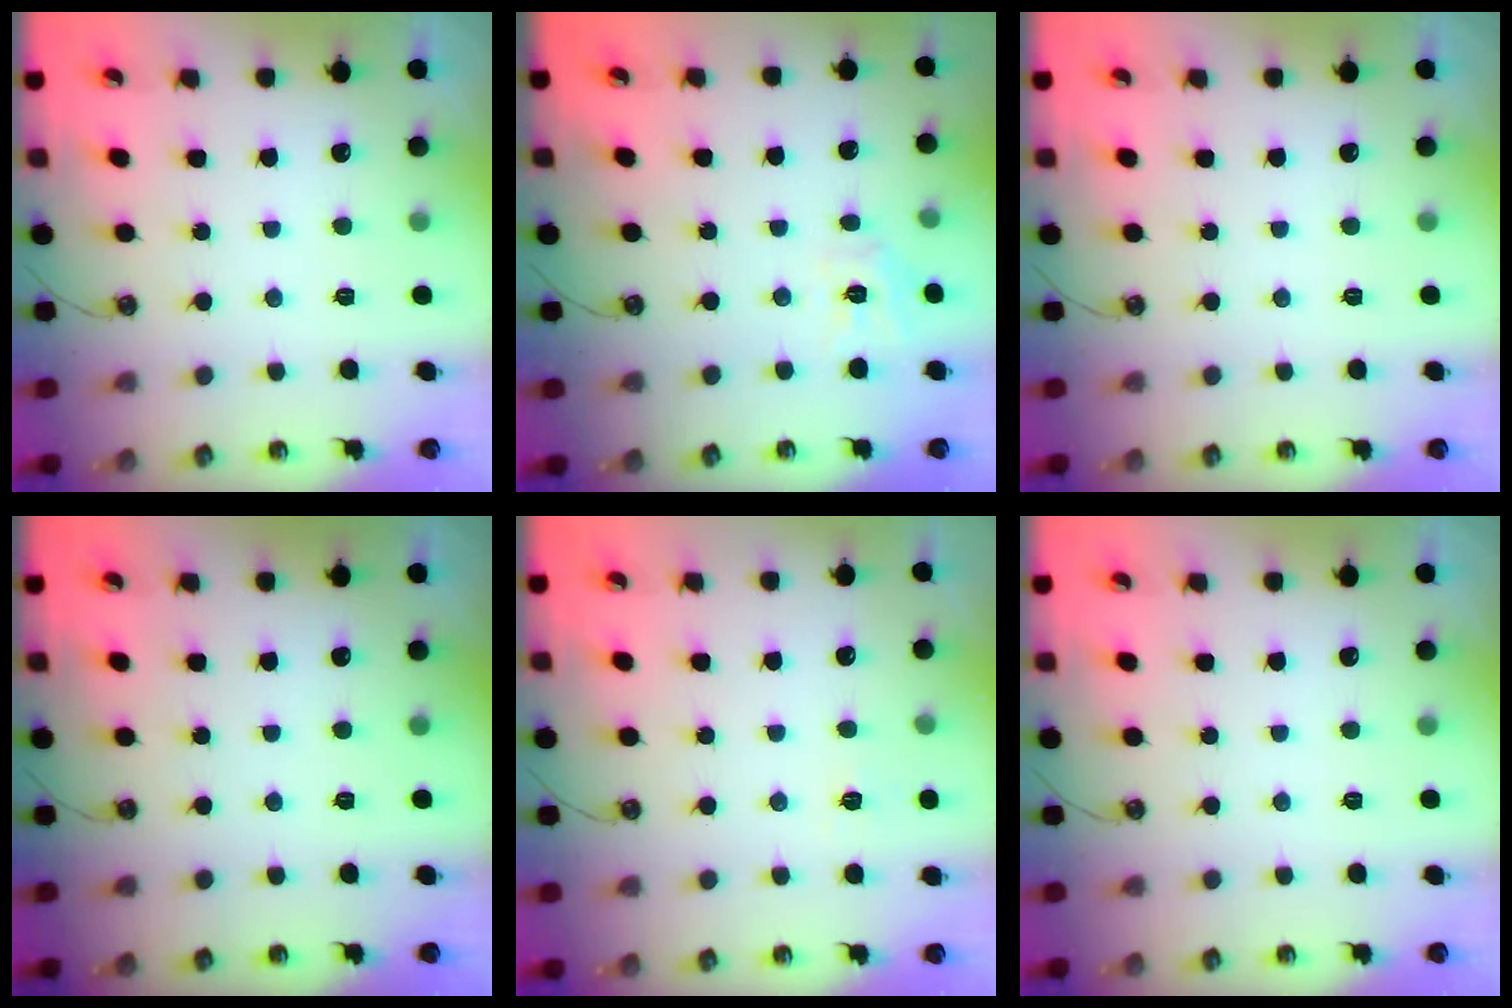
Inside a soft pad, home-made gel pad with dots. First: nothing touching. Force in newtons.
{"total": 6.8, "press": 6.8, "slide": 0.5}
{"total": 0.0}
{"total": 0.0}
{"total": 3.9, "press": 3.8, "slide": 0.5}
{"total": 0.0}